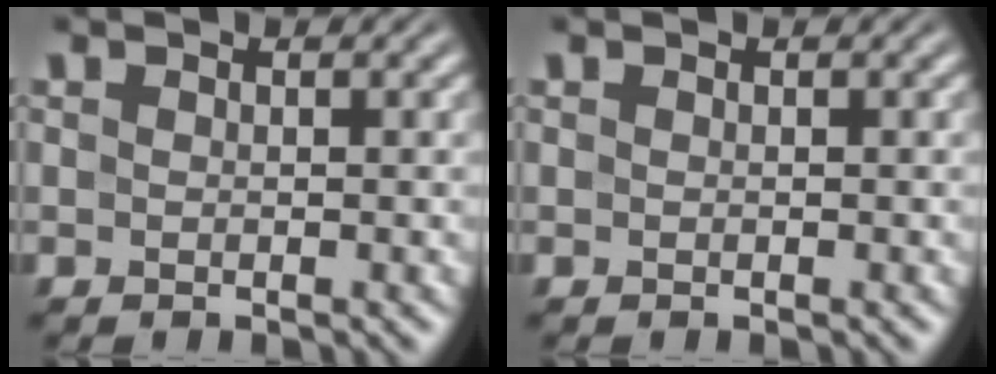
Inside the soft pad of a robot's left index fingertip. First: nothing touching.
{"total": 0.0}